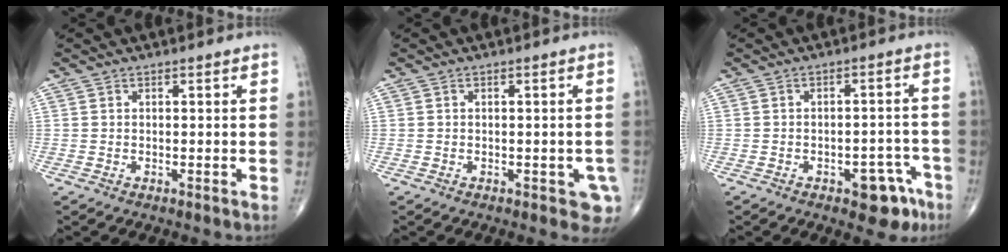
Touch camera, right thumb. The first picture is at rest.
{"total": 4.1, "force": [-1.5, 2.0, 3.2], "torque": [-0.016, -0.001, -0.018]}
{"total": 7.4, "force": [-4.1, 3.7, 5.0], "torque": [-0.035, 0.034, -0.047]}